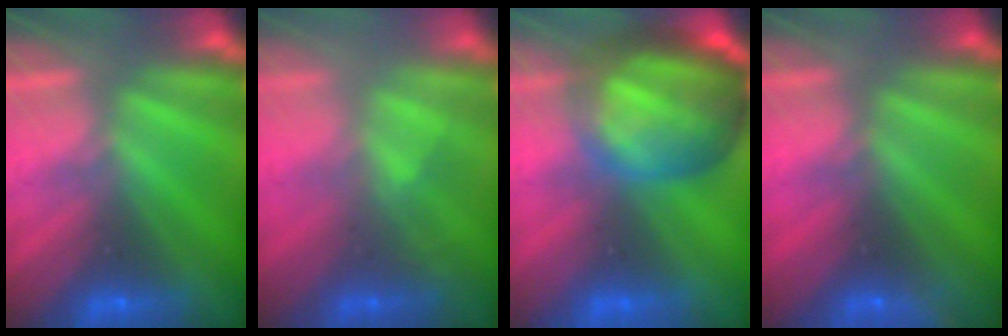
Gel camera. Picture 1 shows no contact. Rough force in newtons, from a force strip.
{"total": 2.4}
{"total": 8.6}
{"total": 2.4}